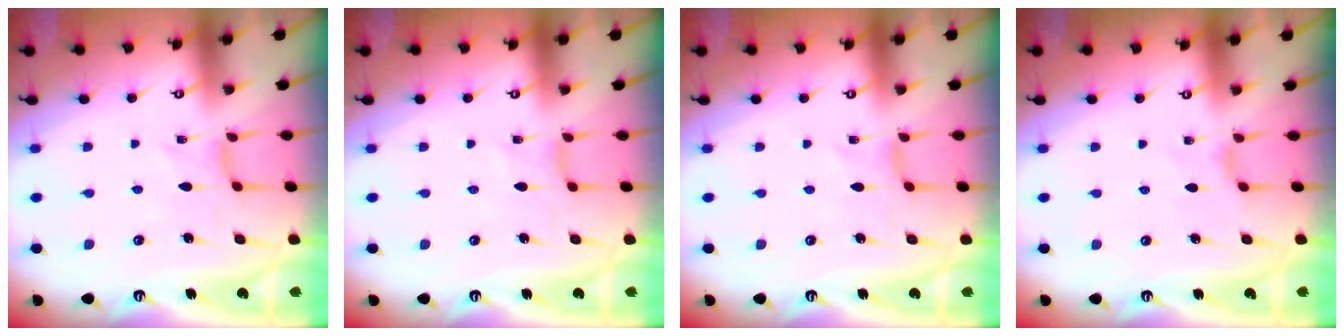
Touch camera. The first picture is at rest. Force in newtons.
{"total": 1.2, "press": 1.2, "slide": 0.0}
{"total": 0.0}
{"total": 1.1, "press": 1.1, "slide": 0.4}